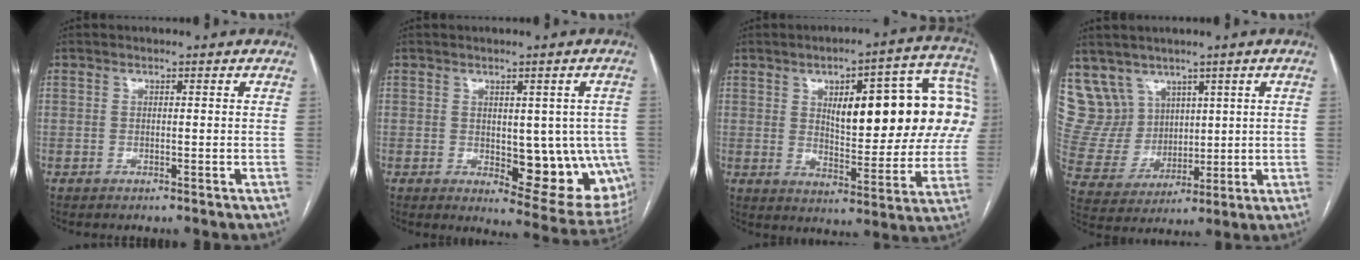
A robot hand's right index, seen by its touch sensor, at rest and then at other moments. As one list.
[{"total": 12.5, "force": [-1.7, 5.5, 11.1], "torque": [-0.102, 0.003, -0.003]}, {"total": 22.2, "force": [4.9, 7.1, 20.5], "torque": [-0.253, 0.039, 0.070]}, {"total": 9.8, "force": [6.5, 7.3, 0.7], "torque": [-0.029, 0.042, 0.150]}]